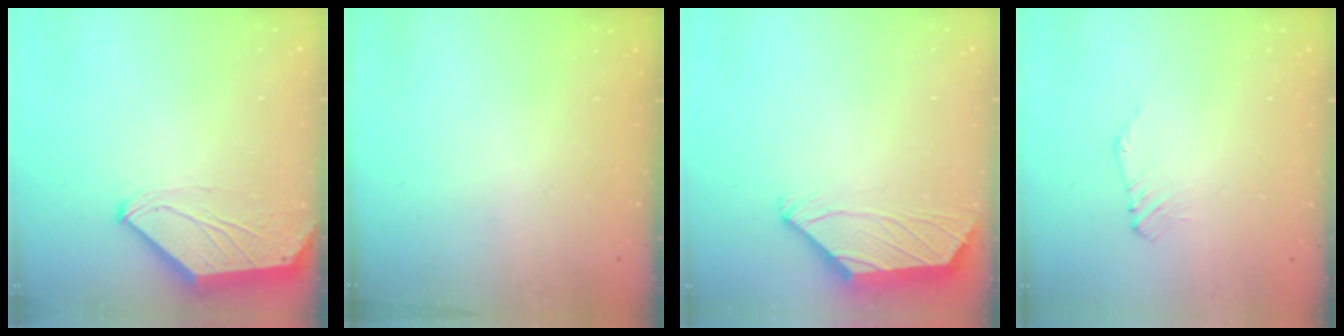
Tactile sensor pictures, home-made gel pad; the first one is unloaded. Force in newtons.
{"total": 0.0}
{"total": 1.8, "press": 1.6, "slide": 0.7}
{"total": 1.0, "press": 0.9, "slide": 0.4}